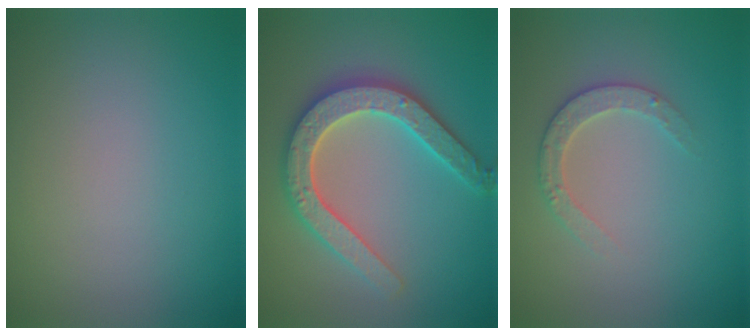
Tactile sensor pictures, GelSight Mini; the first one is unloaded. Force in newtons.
{"total": 5.2, "press": 5.1, "slide": 1.0}
{"total": 2.4, "press": 2.3, "slide": 0.5}